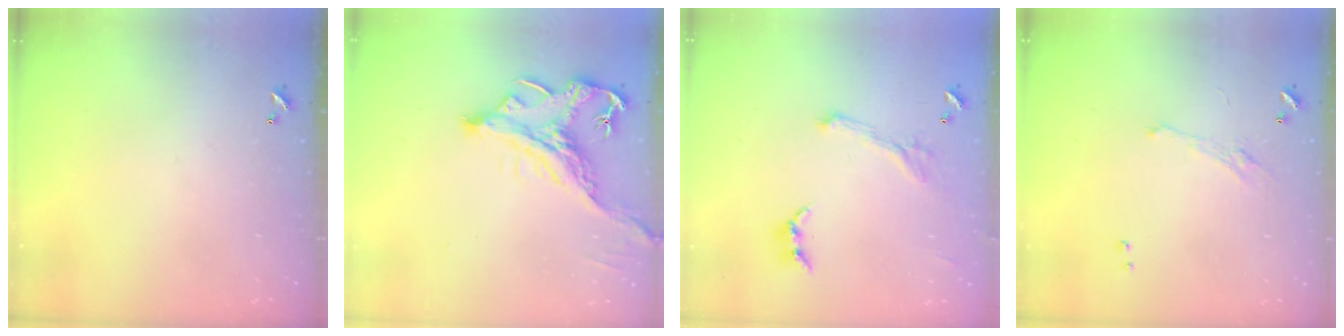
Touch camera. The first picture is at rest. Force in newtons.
{"total": 3.2, "press": 3.0, "slide": 1.3}
{"total": 1.1, "press": 0.6, "slide": 0.9}
{"total": 2.0, "press": 1.9, "slide": 0.7}